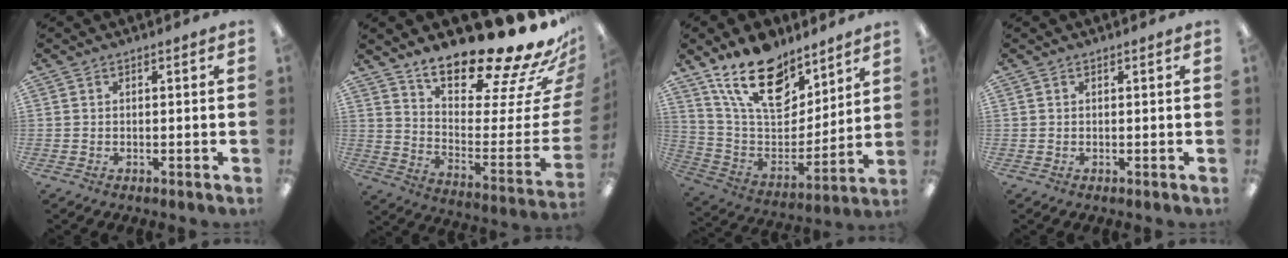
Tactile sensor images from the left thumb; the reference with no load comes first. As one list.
[{"total": 22.6, "force": [19.0, 5.1, 11.1], "torque": [-0.142, -0.154, 0.305]}, {"total": 19.9, "force": [13.9, 10.2, 10.0], "torque": [-0.175, -0.083, 0.250]}, {"total": 0.0}]